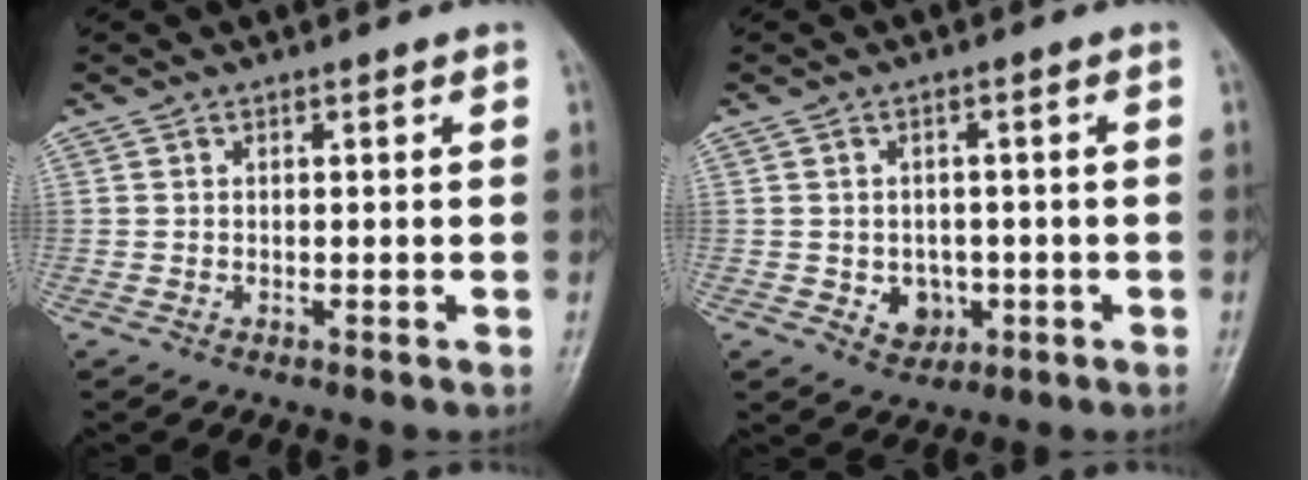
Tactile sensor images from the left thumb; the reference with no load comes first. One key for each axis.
{"total": 4.5, "fx": -1.0, "fy": 3.8, "fz": 2.3, "tx": -0.011, "ty": 0.005, "tz": -0.005}